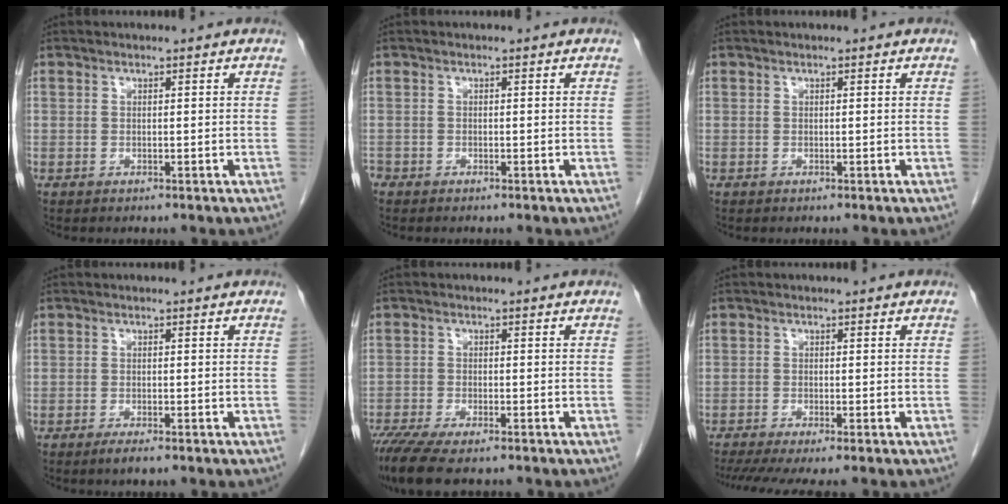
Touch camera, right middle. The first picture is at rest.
{"total": 1.5, "force": [-1.3, 0.8, 0.3], "torque": [-0.010, 0.000, -0.022]}
{"total": 0.0}
{"total": 1.9, "force": [-1.3, 0.3, 1.3], "torque": [-0.027, -0.004, -0.022]}
{"total": 9.1, "force": [-7.2, 2.1, 5.2], "torque": [-0.085, -0.017, -0.115]}
{"total": 6.8, "force": [-5.5, 0.2, 4.0], "torque": [-0.055, -0.014, -0.090]}